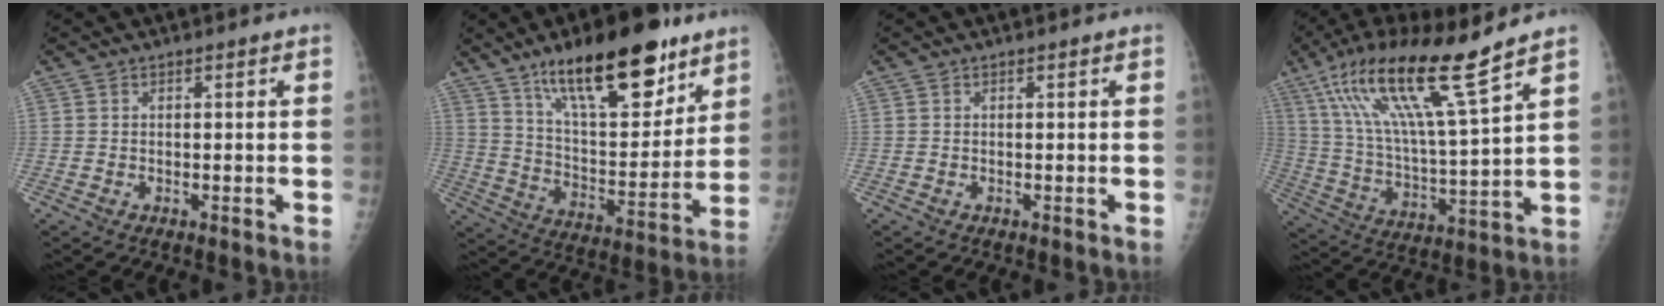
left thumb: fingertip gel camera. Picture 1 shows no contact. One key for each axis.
{"total": 23.1, "fx": 14.7, "fy": 8.4, "fz": 15.7, "tx": -0.205, "ty": -0.066, "tz": 0.244}
{"total": 0.0}
{"total": 19.1, "fx": 12.3, "fy": 1.7, "fz": 14.5, "tx": -0.268, "ty": -0.047, "tz": 0.228}